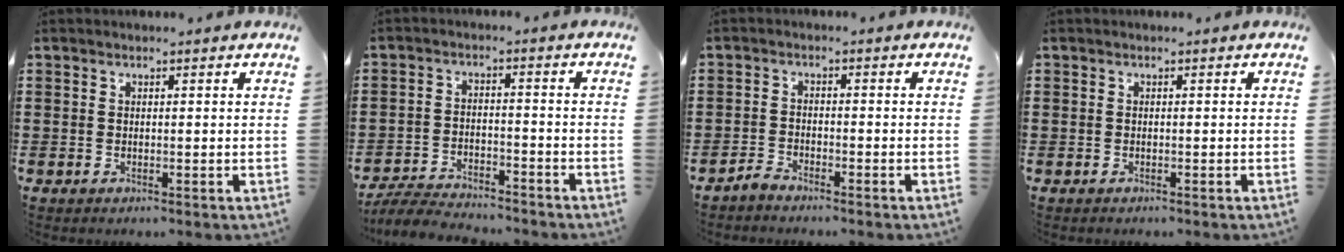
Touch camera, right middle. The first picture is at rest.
{"total": 5.2, "force": [-5.1, 0.4, 1.0], "torque": [-0.028, 0.001, -0.104]}
{"total": 2.2, "force": [-2.2, 0.0, 0.3], "torque": [-0.019, -0.001, -0.047]}
{"total": 0.5, "force": [-0.4, 0.2, 0.0], "torque": [0.000, 0.000, -0.009]}